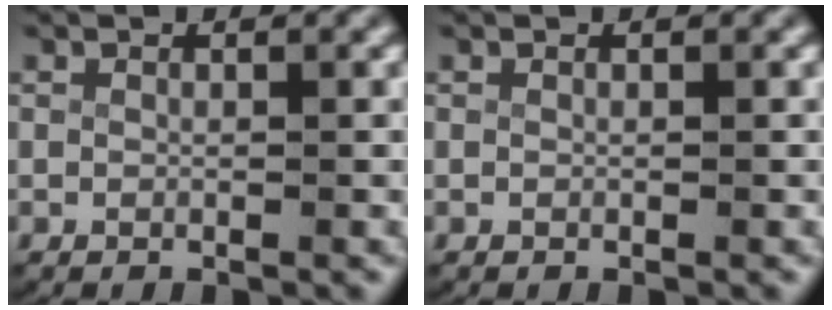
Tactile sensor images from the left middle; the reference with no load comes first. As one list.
[{"total": 0.0}]